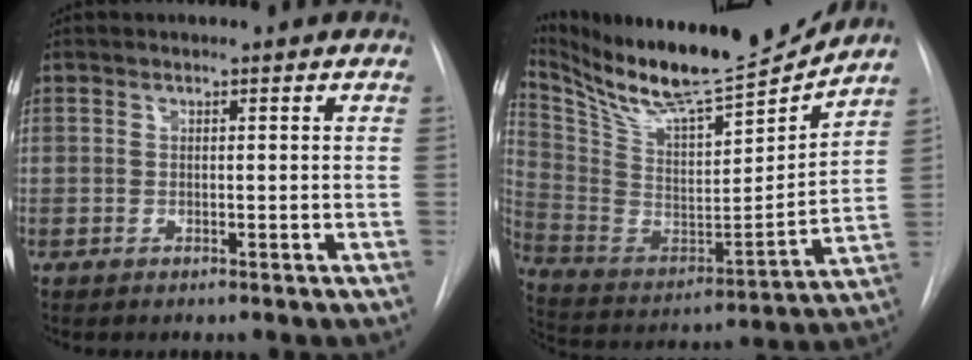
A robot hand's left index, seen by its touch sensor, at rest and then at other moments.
{"total": 21.9, "force": [20.1, 2.0, 8.4], "torque": [-0.176, -0.040, 0.337]}